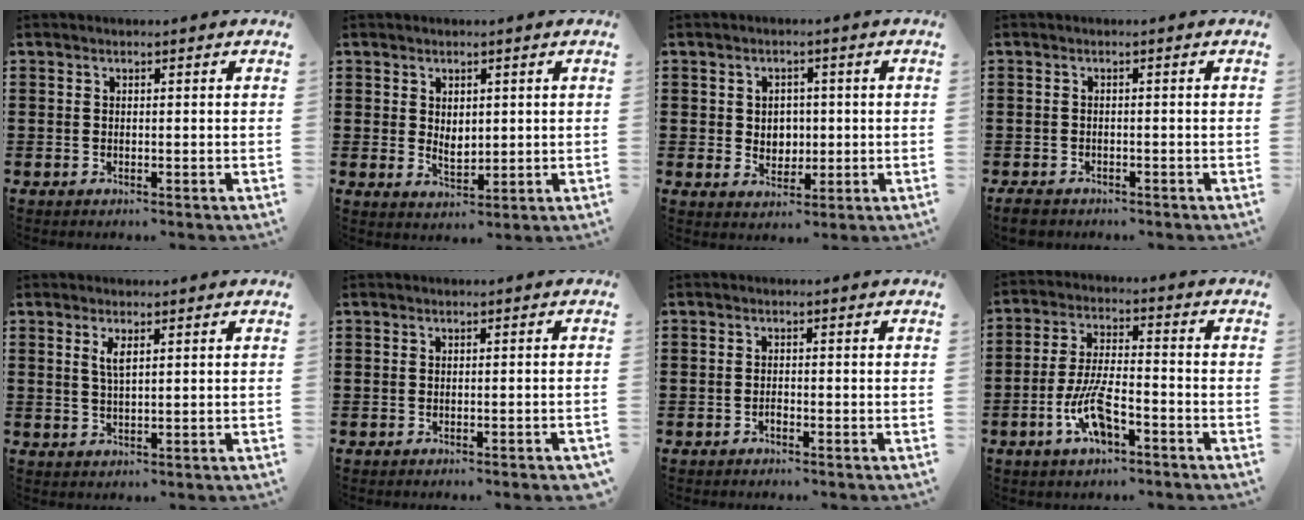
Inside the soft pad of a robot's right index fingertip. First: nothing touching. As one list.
[{"total": 2.7, "force": [0.8, 1.9, 1.8], "torque": [-0.030, 0.004, 0.014]}, {"total": 3.3, "force": [0.2, 3.0, 1.4], "torque": [-0.021, 0.005, -0.003]}, {"total": 1.6, "force": [-1.5, 0.6, 0.4], "torque": [-0.019, -0.001, -0.033]}, {"total": 2.5, "force": [1.2, 0.8, 2.1], "torque": [-0.045, 0.004, 0.019]}, {"total": 0.7, "force": [-0.5, -0.1, 0.5], "torque": [-0.010, -0.003, -0.009]}, {"total": 0.9, "force": [-0.8, 0.2, 0.5], "torque": [-0.012, -0.005, -0.013]}, {"total": 8.7, "force": [-3.9, 2.9, 7.2], "torque": [-0.163, -0.010, -0.074]}]